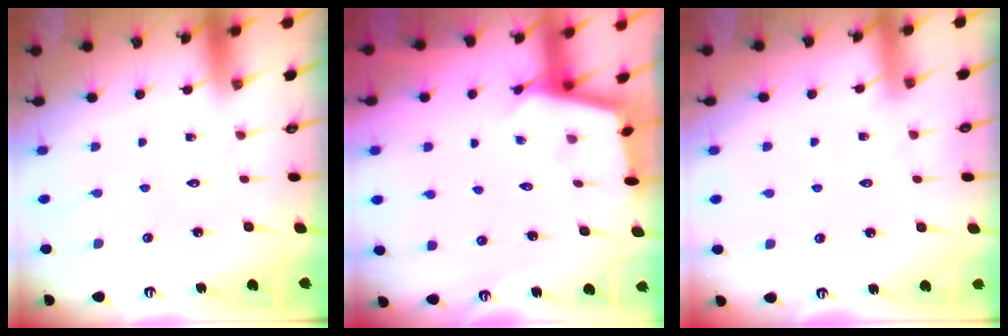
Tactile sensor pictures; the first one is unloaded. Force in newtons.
{"total": 2.4, "press": 2.4, "slide": 0.2}
{"total": 3.8, "press": 3.7, "slide": 0.6}